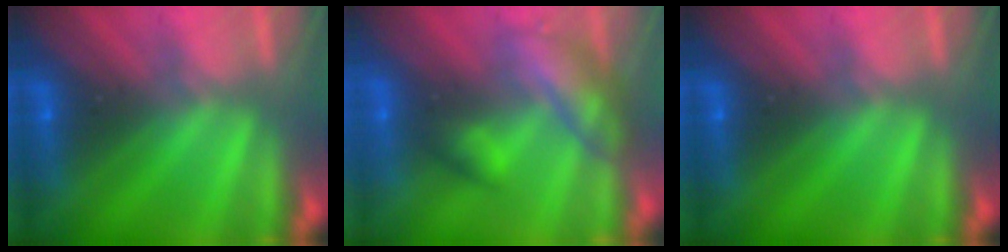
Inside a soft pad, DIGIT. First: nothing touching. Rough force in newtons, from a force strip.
{"total": 2.6}
{"total": 0.0}